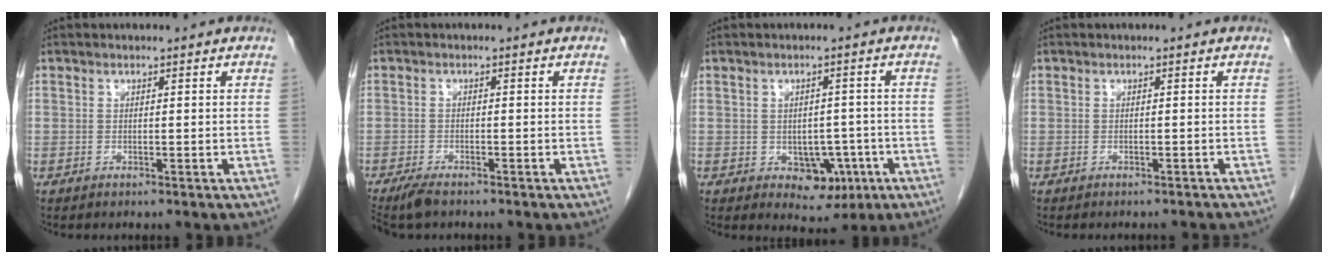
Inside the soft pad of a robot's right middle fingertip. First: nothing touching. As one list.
[{"total": 3.9, "force": [-3.2, 1.0, 2.0], "torque": [-0.037, -0.010, -0.051]}, {"total": 5.5, "force": [-1.9, 3.6, 3.7], "torque": [-0.038, 0.003, -0.015]}, {"total": 3.3, "force": [-3.2, 0.6, 0.8], "torque": [-0.013, -0.009, -0.035]}]